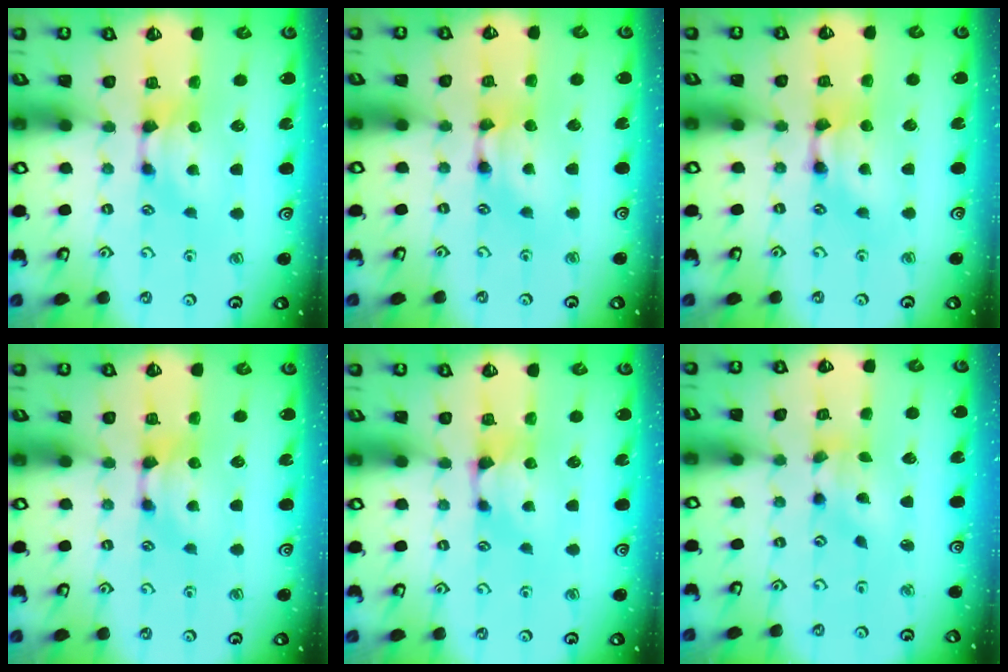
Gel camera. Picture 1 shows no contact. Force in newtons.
{"total": 1.8, "press": 1.8, "slide": 0.2}
{"total": 2.1, "press": 2.1, "slide": 0.1}
{"total": 0.0}
{"total": 0.0}
{"total": 2.0, "press": 1.6, "slide": 1.2}